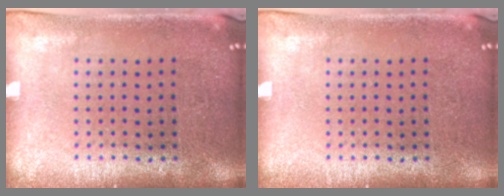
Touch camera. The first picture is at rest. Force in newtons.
{"total": 0.0}